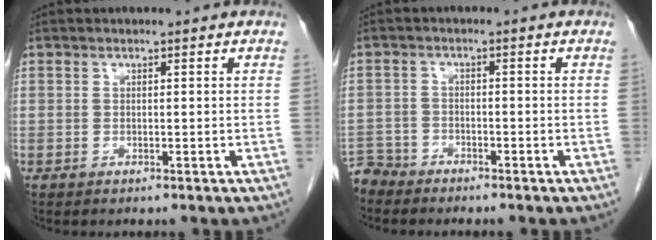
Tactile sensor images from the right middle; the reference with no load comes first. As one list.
[{"total": 3.9, "force": [-3.7, 1.1, -0.6], "torque": [0.016, -0.007, -0.073]}]